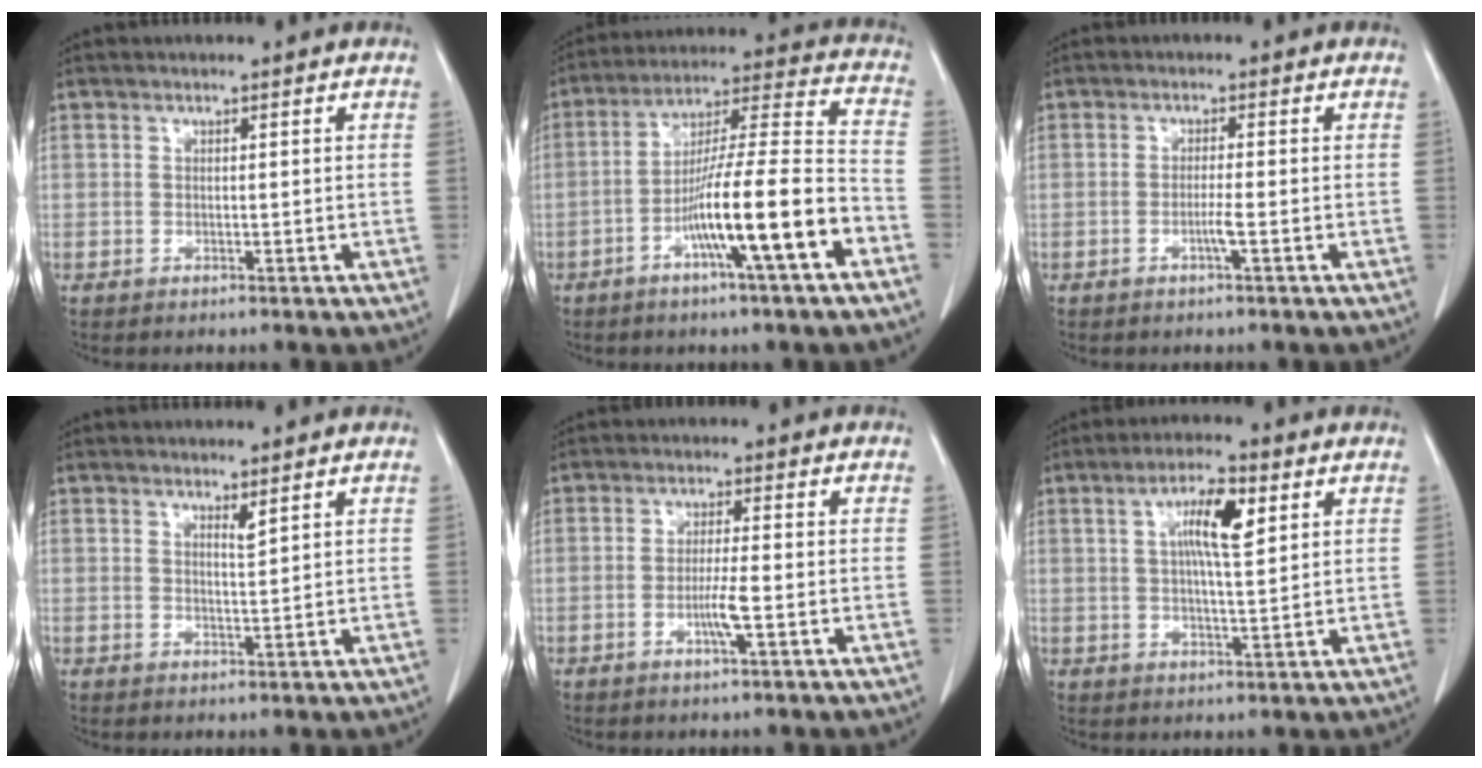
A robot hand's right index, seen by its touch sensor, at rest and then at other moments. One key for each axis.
{"total": 15.7, "fx": -6.6, "fy": 0.1, "fz": 14.2, "tx": -0.243, "ty": 0.004, "tz": -0.112}
{"total": 2.1, "fx": -0.8, "fy": -0.3, "fz": 1.9, "tx": -0.038, "ty": -0.002, "tz": -0.017}
{"total": 1.5, "fx": 1.1, "fy": -0.1, "fz": 1.0, "tx": -0.019, "ty": -0.009, "tz": 0.020}
{"total": 3.9, "fx": -1.2, "fy": -0.1, "fz": 3.7, "tx": -0.069, "ty": -0.005, "tz": -0.023}
{"total": 7.4, "fx": 2.5, "fy": 1.3, "fz": 6.8, "tx": -0.122, "ty": 0.007, "tz": 0.042}